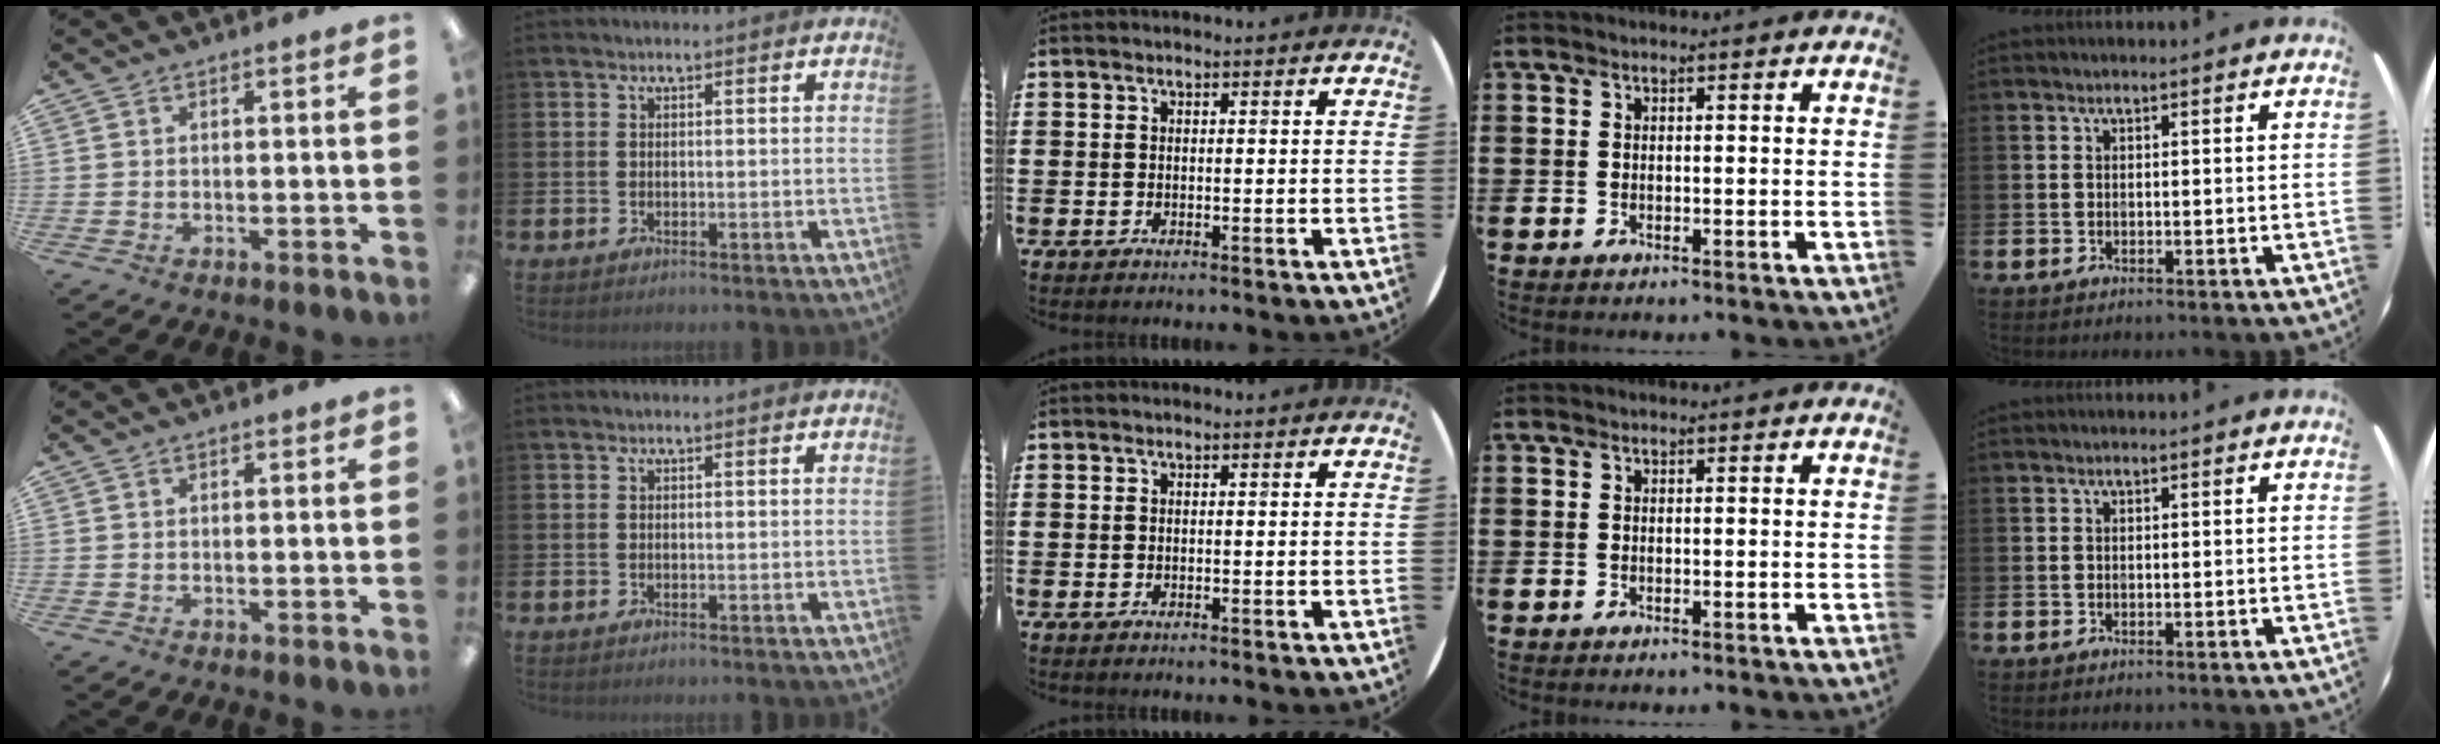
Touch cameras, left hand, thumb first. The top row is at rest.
{}